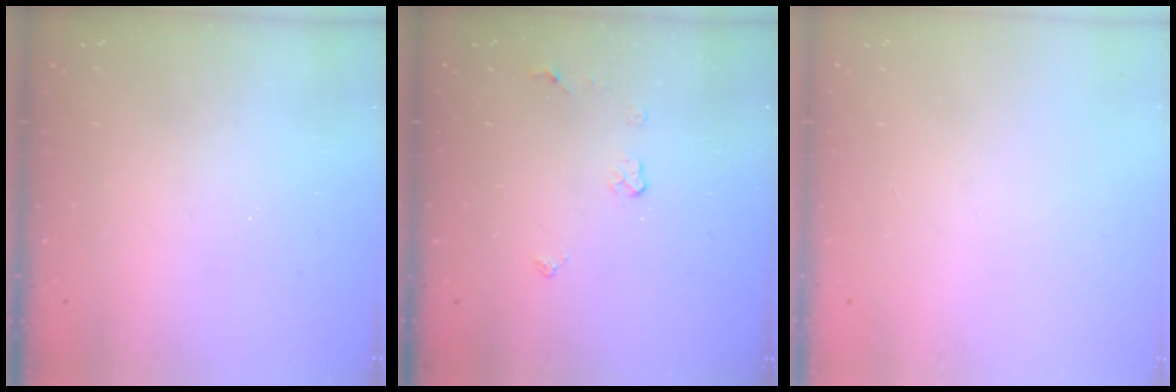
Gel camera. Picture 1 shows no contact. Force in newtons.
{"total": 4.0, "press": 3.9, "slide": 0.6}
{"total": 0.0}